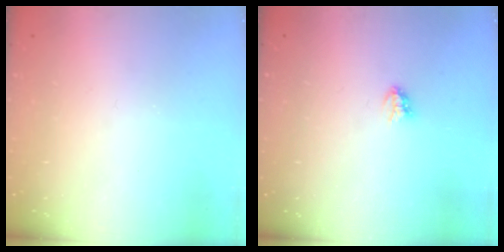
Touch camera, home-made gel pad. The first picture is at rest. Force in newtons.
{"total": 3.0, "press": 3.0, "slide": 0.3}